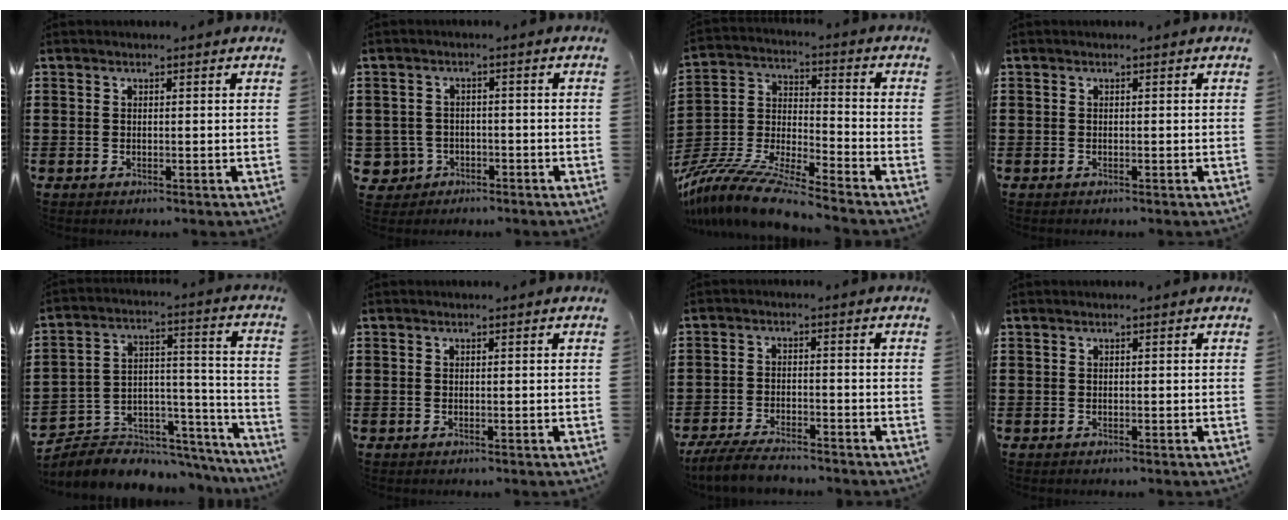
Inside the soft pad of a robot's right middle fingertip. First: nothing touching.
{"total": 3.1, "force": [-1.7, 2.5, 0.9], "torque": [-0.039, -0.003, -0.040]}
{"total": 11.0, "force": [-10.2, 0.4, 4.1], "torque": [-0.091, 0.006, -0.211]}
{"total": 0.0}
{"total": 5.8, "force": [-5.3, 2.4, 0.4], "torque": [-0.012, 0.003, -0.103]}
{"total": 0.0}
{"total": 4.7, "force": [-4.3, 0.7, 1.7], "torque": [-0.041, -0.005, -0.086]}
{"total": 0.0}